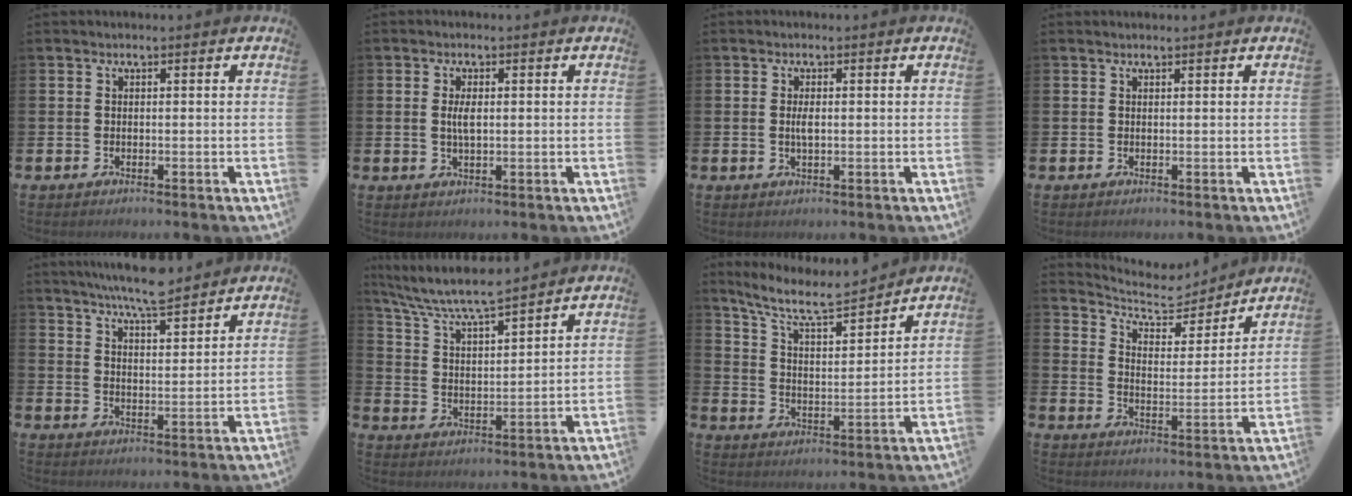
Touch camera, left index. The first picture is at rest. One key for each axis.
{"total": 2.6, "fx": 0.5, "fy": 1.0, "fz": 2.3, "tx": -0.043, "ty": 0.004, "tz": 0.005}
{"total": 1.8, "fx": 0.2, "fy": 0.6, "fz": 1.7, "tx": -0.029, "ty": 0.002, "tz": 0.001}
{"total": 0.6, "fx": 0.6, "fy": 0.1, "fz": 0.1, "tx": 0.009, "ty": -0.003, "tz": 0.008}
{"total": 7.2, "fx": 7.0, "fy": 0.2, "fz": 1.8, "tx": -0.049, "ty": -0.037, "tz": 0.125}
{"total": 7.3, "fx": 6.8, "fy": 0.6, "fz": 2.6, "tx": -0.080, "ty": -0.043, "tz": 0.117}
{"total": 8.4, "fx": 7.6, "fy": 1.7, "fz": 3.3, "tx": -0.096, "ty": -0.042, "tz": 0.133}
{"total": 6.7, "fx": 5.8, "fy": 2.7, "fz": 1.9, "tx": -0.065, "ty": -0.043, "tz": 0.095}